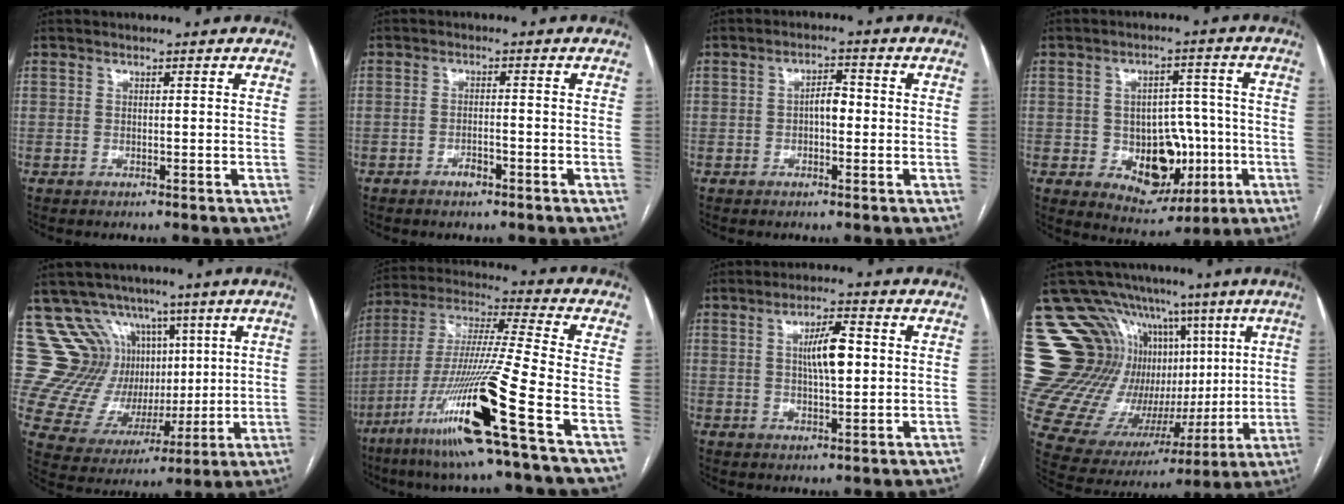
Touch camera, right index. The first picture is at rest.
{"total": 2.1, "force": [-1.3, 0.7, 1.5], "torque": [-0.029, 0.003, -0.018]}
{"total": 3.1, "force": [-0.3, 1.4, 2.8], "torque": [-0.041, 0.010, -0.006]}
{"total": 11.3, "force": [-2.3, 7.8, 7.9], "torque": [-0.115, 0.018, -0.016]}
{"total": 13.2, "force": [6.3, 11.3, 2.7], "torque": [-0.053, 0.050, 0.130]}
{"total": 20.9, "force": [-9.5, -1.3, 18.6], "torque": [-0.382, -0.041, -0.181]}
{"total": 6.4, "force": [1.0, 1.5, 6.1], "torque": [-0.108, 0.009, 0.019]}
{"total": 21.1, "force": [6.5, 16.6, 11.2], "torque": [-0.177, 0.093, 0.148]}